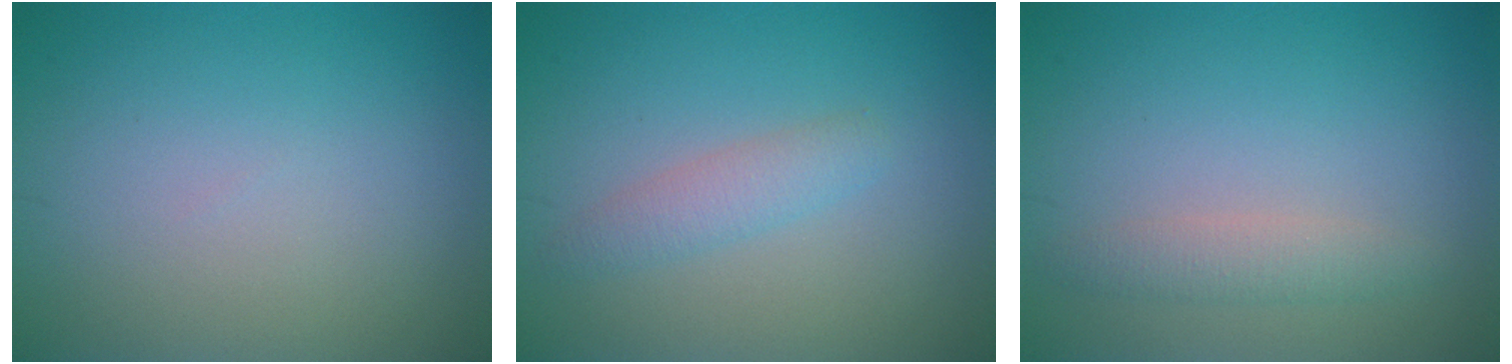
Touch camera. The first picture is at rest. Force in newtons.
{"total": 1.9, "press": 1.9, "slide": 0.1}
{"total": 1.9, "press": 1.9, "slide": 0.0}